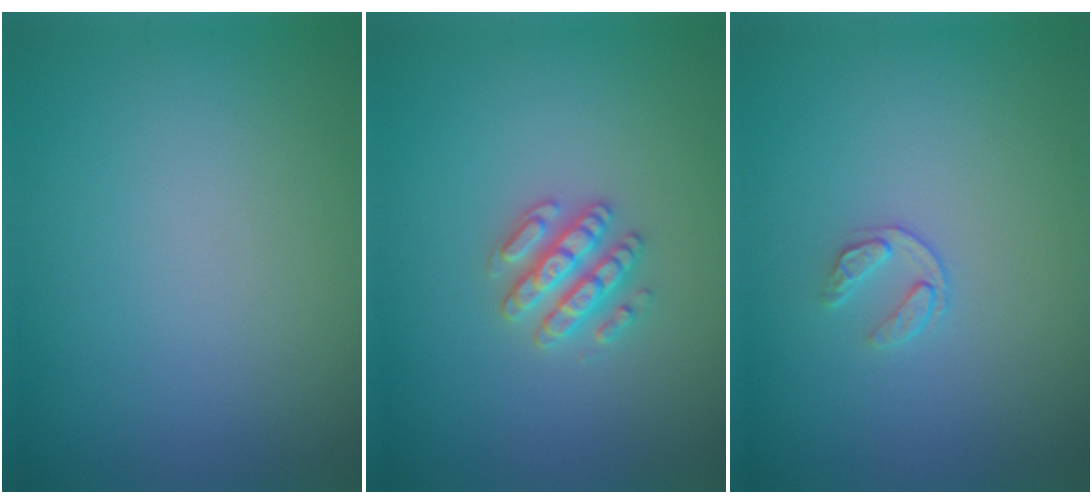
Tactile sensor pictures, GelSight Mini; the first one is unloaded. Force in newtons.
{"total": 2.8, "press": 2.7, "slide": 0.6}
{"total": 1.3, "press": 0.8, "slide": 1.1}